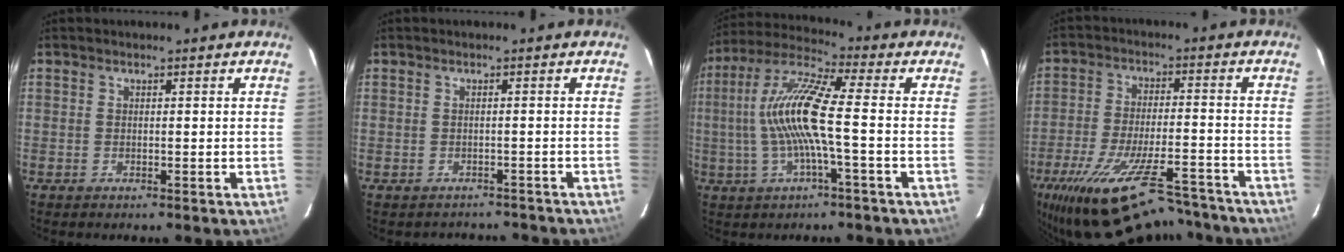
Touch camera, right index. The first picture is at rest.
{"total": 5.2, "force": [-4.5, 2.5, 0.8], "torque": [-0.006, 0.011, -0.050]}
{"total": 12.3, "force": [-1.1, 0.9, 12.2], "torque": [-0.242, 0.009, -0.024]}
{"total": 22.8, "force": [-18.8, 6.1, 11.5], "torque": [-0.219, -0.035, -0.278]}